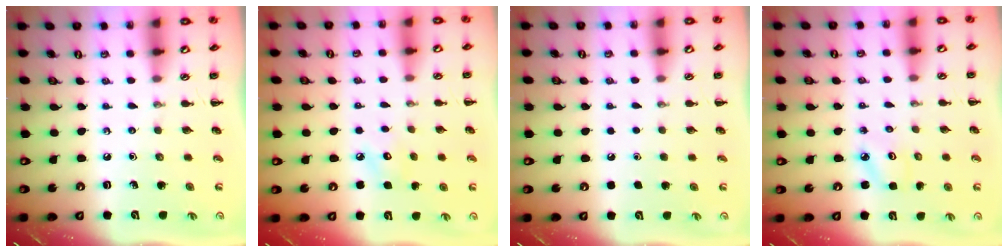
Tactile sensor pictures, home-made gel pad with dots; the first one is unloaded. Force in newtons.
{"total": 4.4, "press": 4.3, "slide": 0.8}
{"total": 1.8, "press": 1.7, "slide": 0.1}
{"total": 2.9, "press": 2.8, "slide": 0.5}